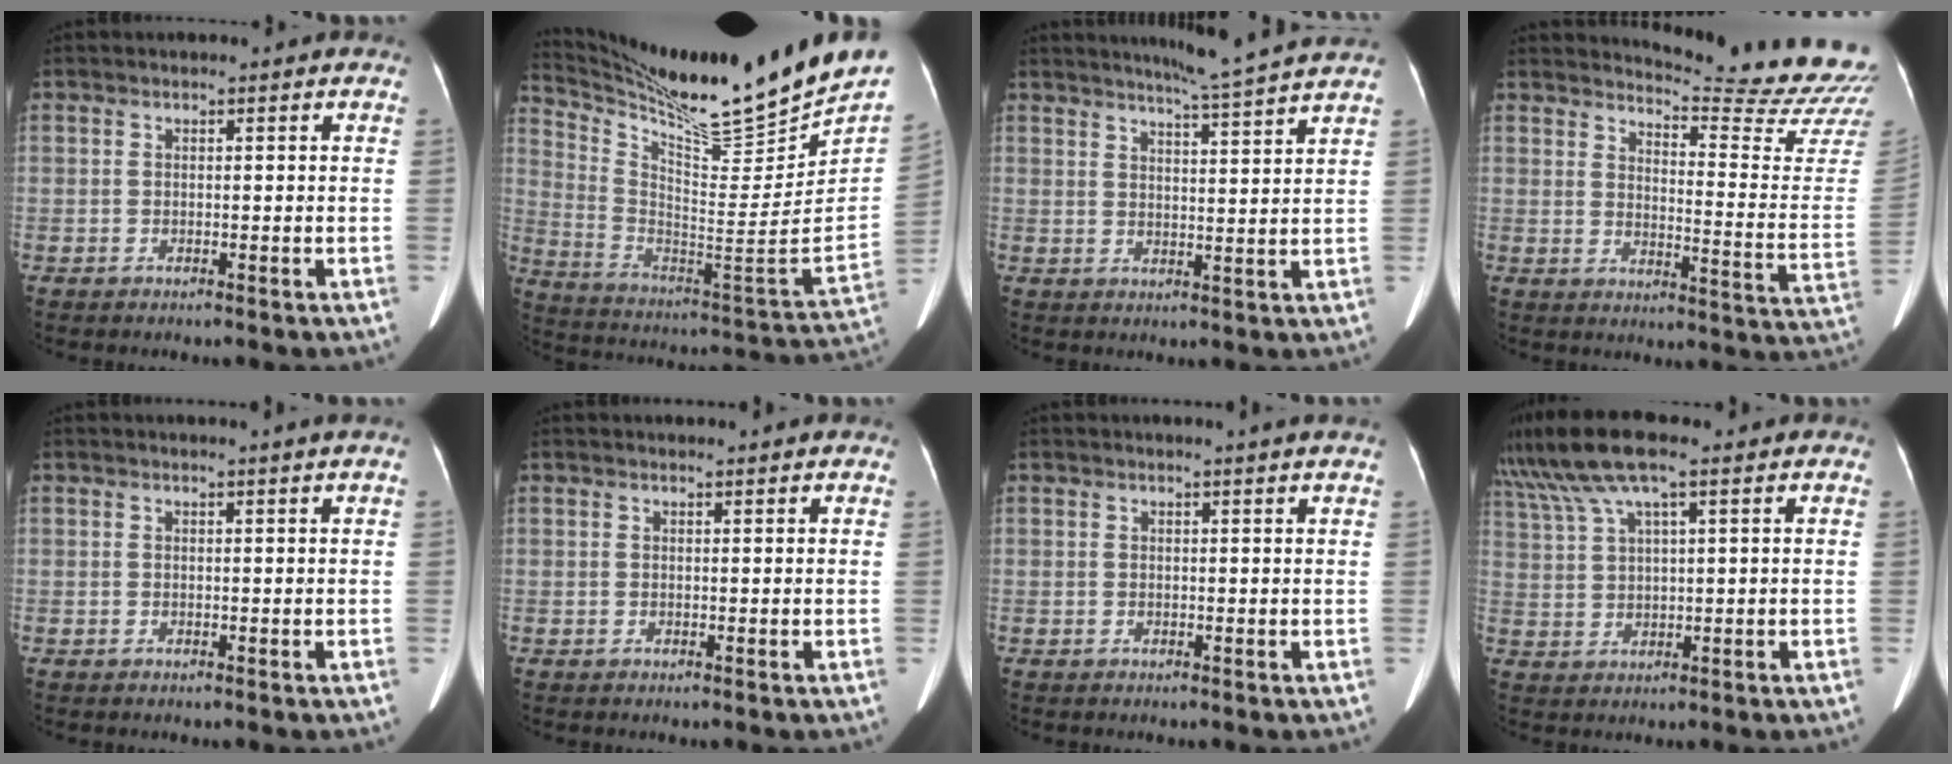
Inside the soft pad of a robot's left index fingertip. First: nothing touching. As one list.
[{"total": 22.8, "force": [20.5, -0.7, 9.9], "torque": [-0.179, -0.091, 0.325]}, {"total": 9.1, "force": [8.3, -1.8, 3.4], "torque": [-0.058, -0.009, 0.109]}, {"total": 18.8, "force": [18.5, -1.4, 3.2], "torque": [-0.050, -0.155, 0.206]}, {"total": 1.0, "force": [0.8, -0.4, 0.5], "torque": [-0.014, -0.003, 0.018]}, {"total": 2.3, "force": [2.2, 0.1, 0.5], "torque": [-0.009, 0.016, 0.027]}, {"total": 2.0, "force": [1.8, -0.6, 0.7], "torque": [-0.018, -0.003, 0.022]}, {"total": 9.9, "force": [7.3, 0.9, 6.5], "torque": [-0.138, 0.033, 0.140]}]